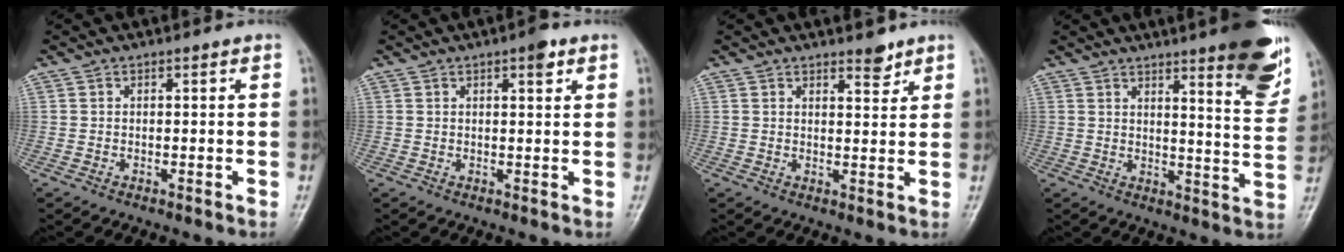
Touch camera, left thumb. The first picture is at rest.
{"total": 2.9, "force": [1.7, 0.8, 2.2], "torque": [-0.025, -0.005, 0.021]}
{"total": 3.0, "force": [2.4, 1.0, 1.5], "torque": [-0.010, -0.019, 0.038]}
{"total": 13.9, "force": [8.5, 2.3, 10.8], "torque": [-0.117, -0.054, 0.112]}